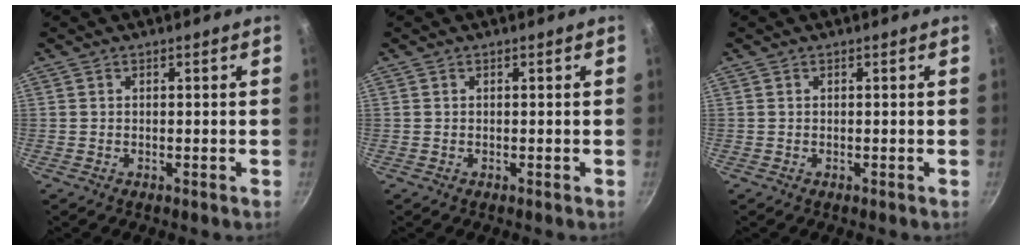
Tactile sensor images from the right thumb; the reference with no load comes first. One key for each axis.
{"total": 0.0}
{"total": 0.0}